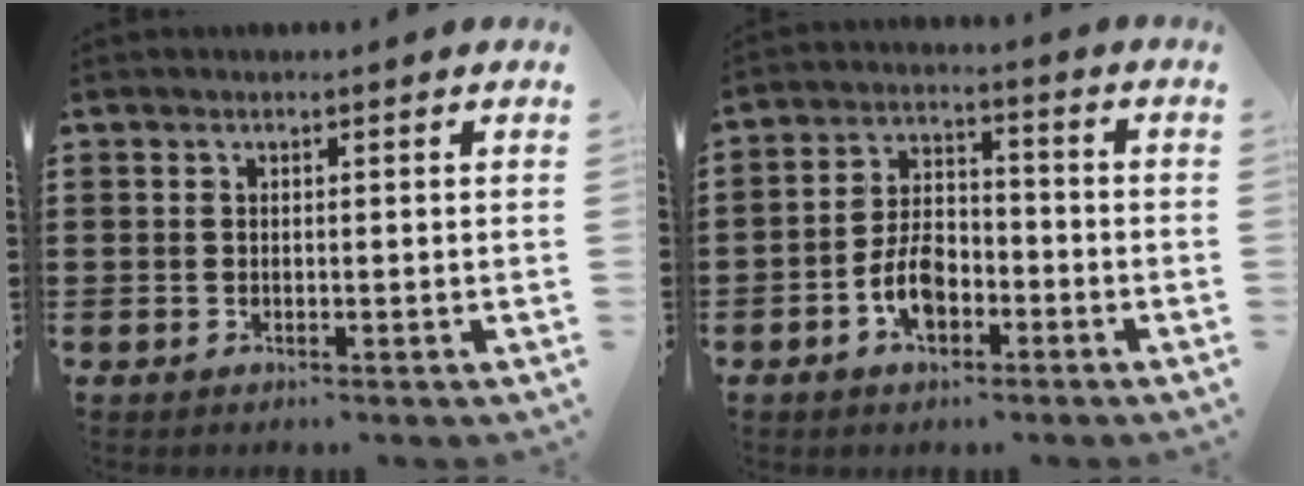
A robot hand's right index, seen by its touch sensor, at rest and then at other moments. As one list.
[{"total": 6.7, "force": [-2.9, 3.8, 4.6], "torque": [-0.104, 0.005, -0.058]}]